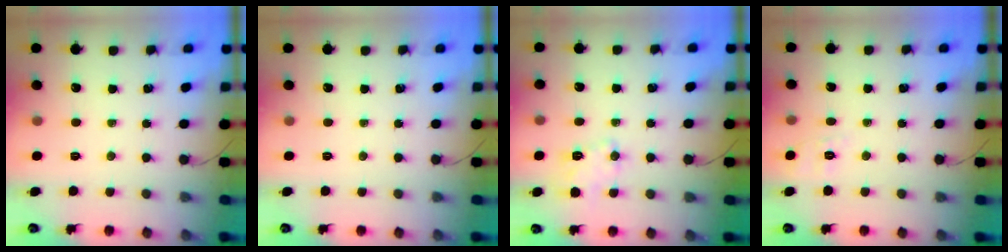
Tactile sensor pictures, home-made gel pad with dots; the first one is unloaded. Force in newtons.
{"total": 0.0}
{"total": 5.8, "press": 5.7, "slide": 0.9}
{"total": 1.9, "press": 0.6, "slide": 1.8}